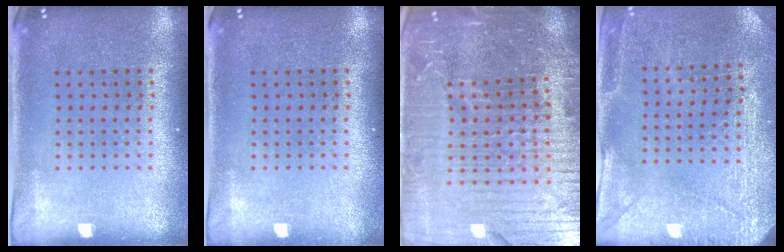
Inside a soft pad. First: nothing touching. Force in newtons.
{"total": 0.5, "press": 0.5, "slide": 0.1}
{"total": 6.5, "press": 5.7, "slide": 3.2}
{"total": 2.9, "press": 2.8, "slide": 0.7}